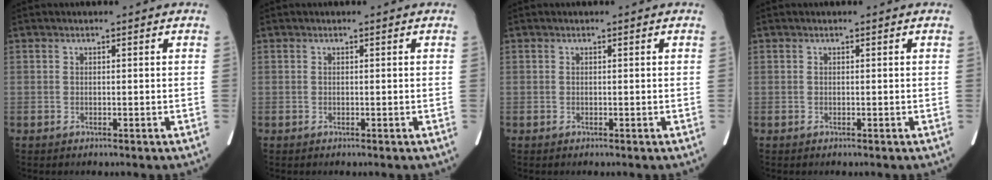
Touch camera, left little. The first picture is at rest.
{"total": 0.0}
{"total": 0.0}
{"total": 0.0}